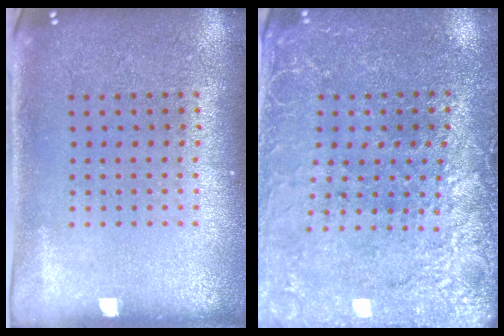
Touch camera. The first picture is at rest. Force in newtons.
{"total": 2.9, "press": 2.8, "slide": 0.4}